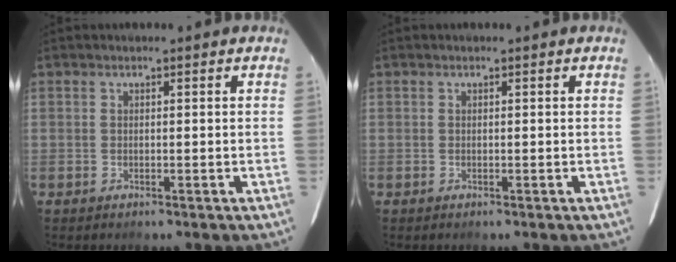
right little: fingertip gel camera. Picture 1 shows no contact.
{"total": 0.0}